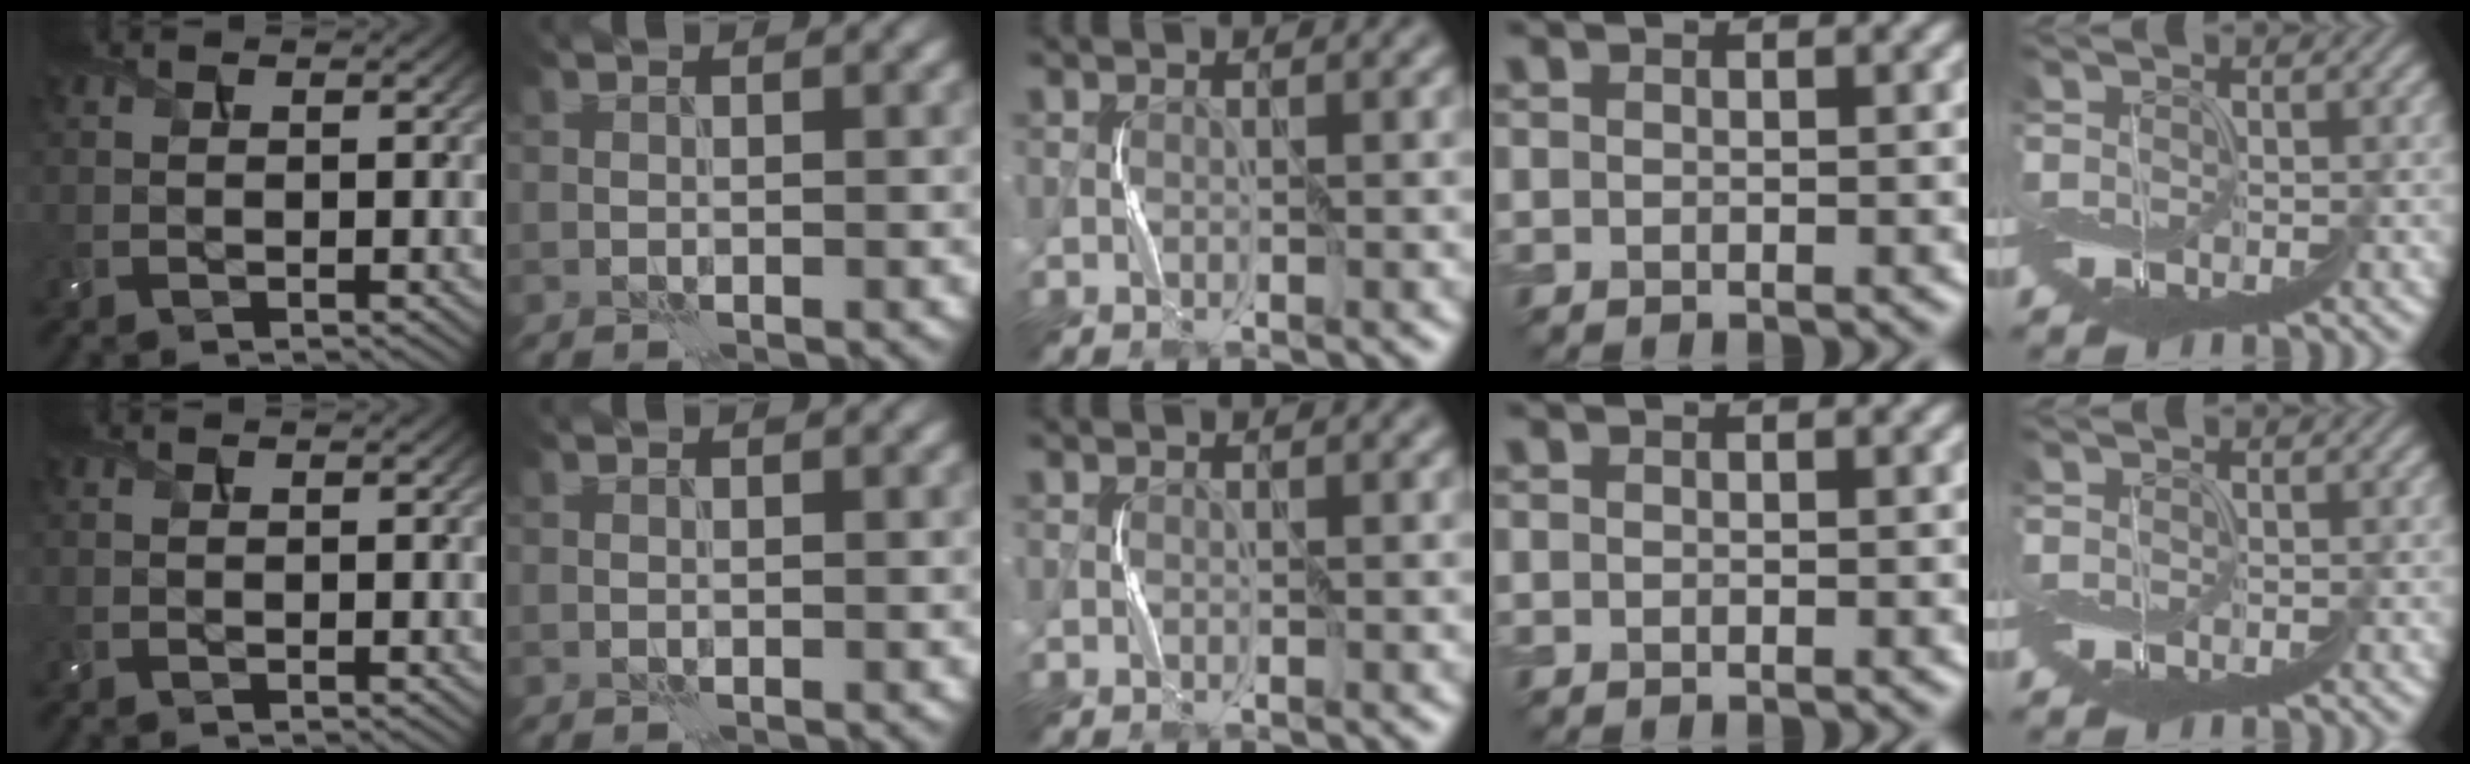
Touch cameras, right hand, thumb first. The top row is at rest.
{}